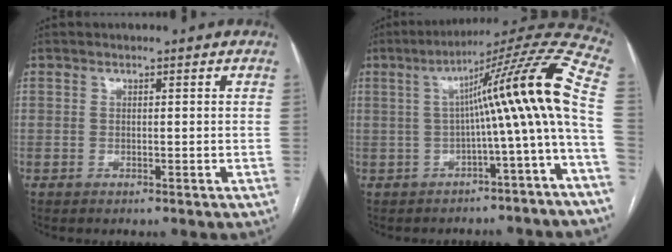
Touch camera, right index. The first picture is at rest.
{"total": 15.3, "force": [-0.9, -1.5, 15.2], "torque": [-0.206, 0.040, -0.019]}